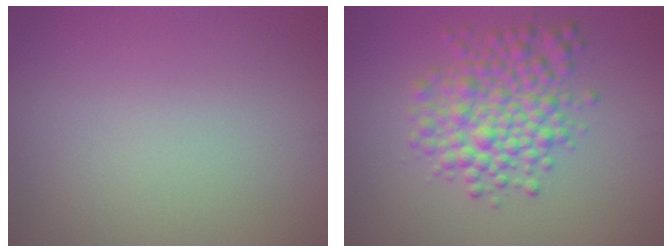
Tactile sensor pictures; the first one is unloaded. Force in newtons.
{"total": 5.4, "press": 5.4, "slide": 0.1}